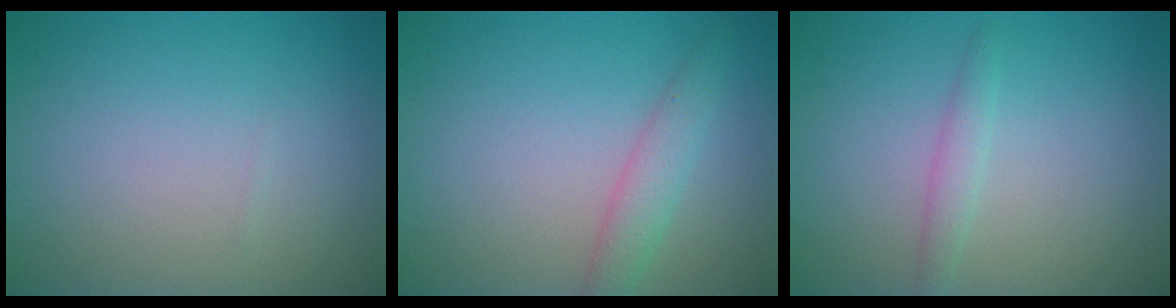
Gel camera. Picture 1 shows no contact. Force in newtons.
{"total": 2.4, "press": 2.4, "slide": 0.1}
{"total": 1.3, "press": 1.3, "slide": 0.1}